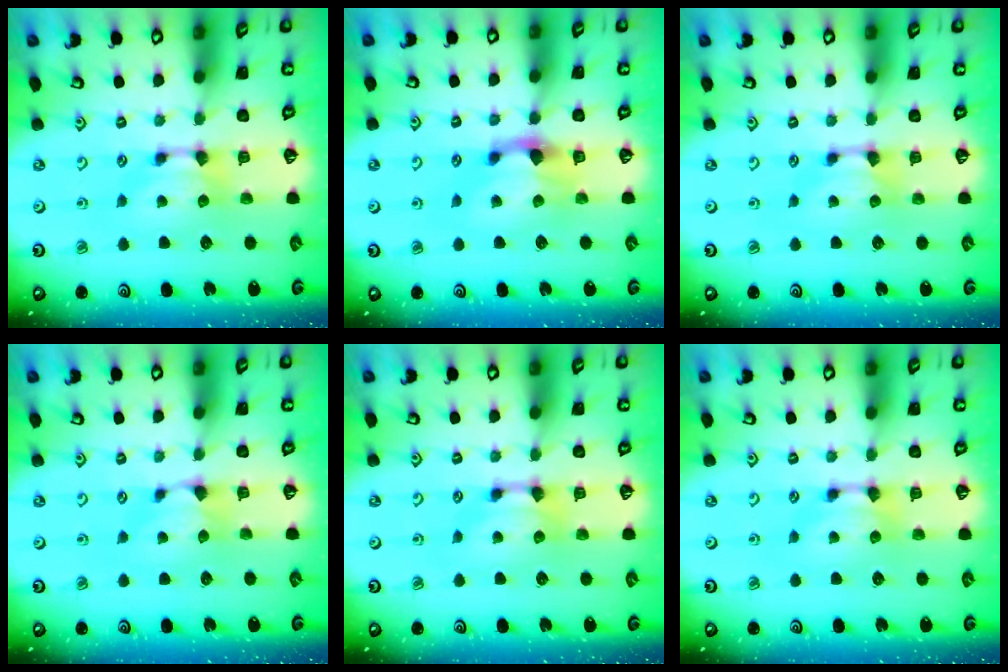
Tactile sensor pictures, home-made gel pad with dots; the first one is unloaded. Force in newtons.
{"total": 1.7, "press": 1.2, "slide": 1.3}
{"total": 0.5, "press": 0.2, "slide": 0.5}
{"total": 0.6, "press": 0.3, "slide": 0.6}
{"total": 0.0}
{"total": 0.0}